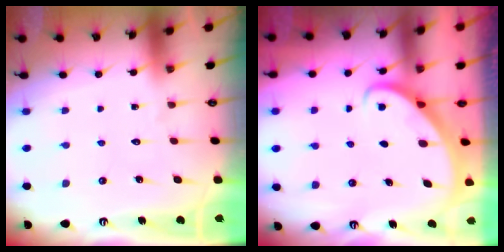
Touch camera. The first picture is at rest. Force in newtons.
{"total": 2.7, "press": 2.7, "slide": 0.2}